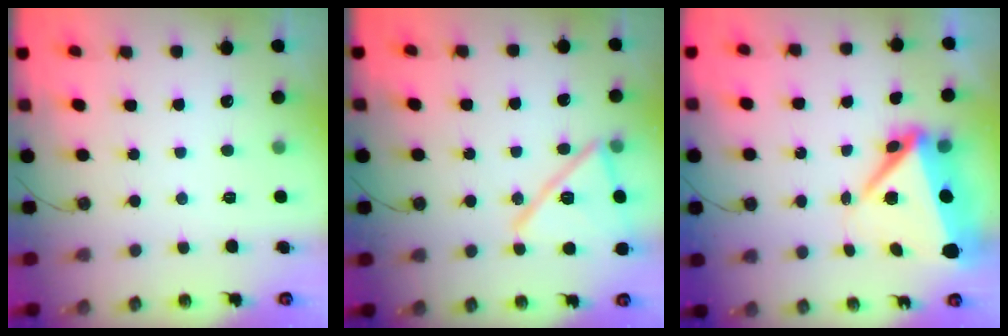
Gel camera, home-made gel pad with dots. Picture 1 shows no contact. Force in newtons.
{"total": 16.9, "press": 16.9, "slide": 0.3}
{"total": 9.0, "press": 8.7, "slide": 2.2}